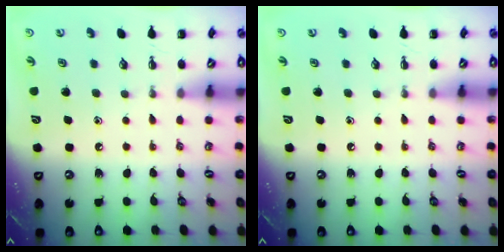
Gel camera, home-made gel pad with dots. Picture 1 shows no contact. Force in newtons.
{"total": 0.0}